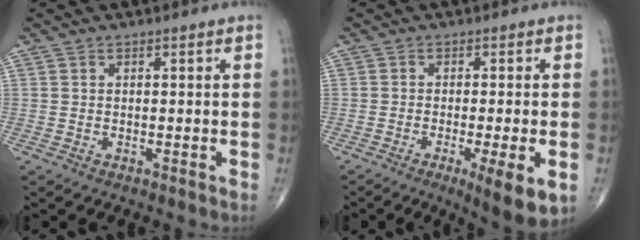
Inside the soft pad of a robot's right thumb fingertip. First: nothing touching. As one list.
[{"total": 8.3, "force": [-2.9, 1.4, 7.7], "torque": [-0.112, -0.015, -0.042]}]